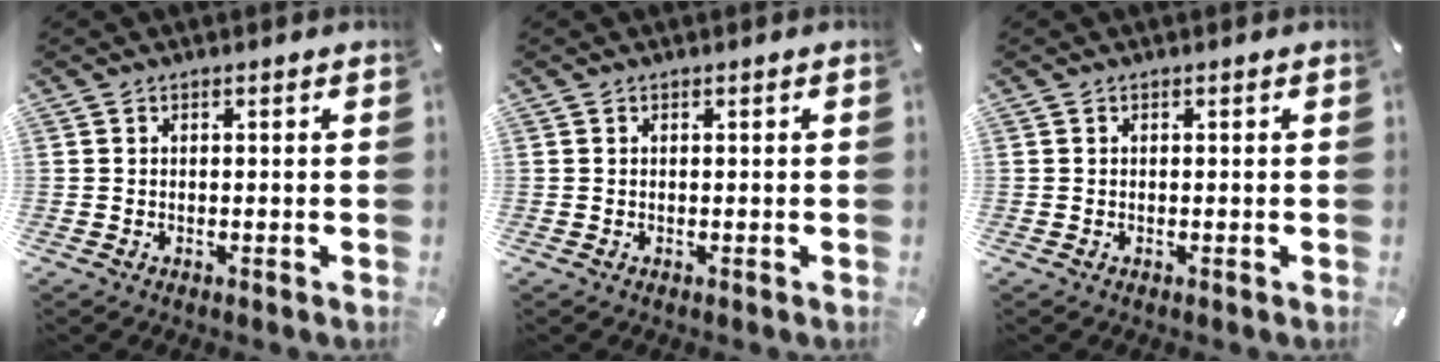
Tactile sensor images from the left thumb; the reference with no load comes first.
{"total": 0.0}
{"total": 0.0}